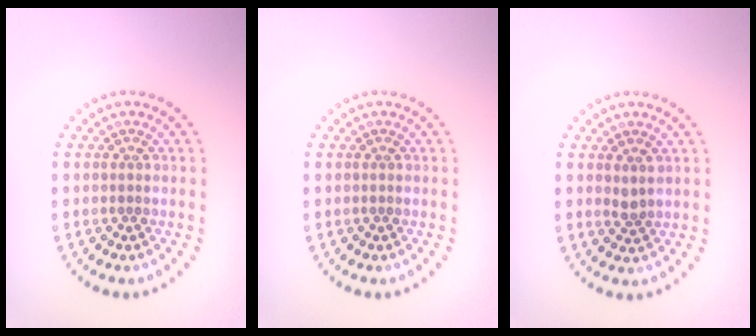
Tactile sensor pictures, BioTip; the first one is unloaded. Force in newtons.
{"total": 0.0}
{"total": 1.0, "press": 0.9, "slide": 0.5}